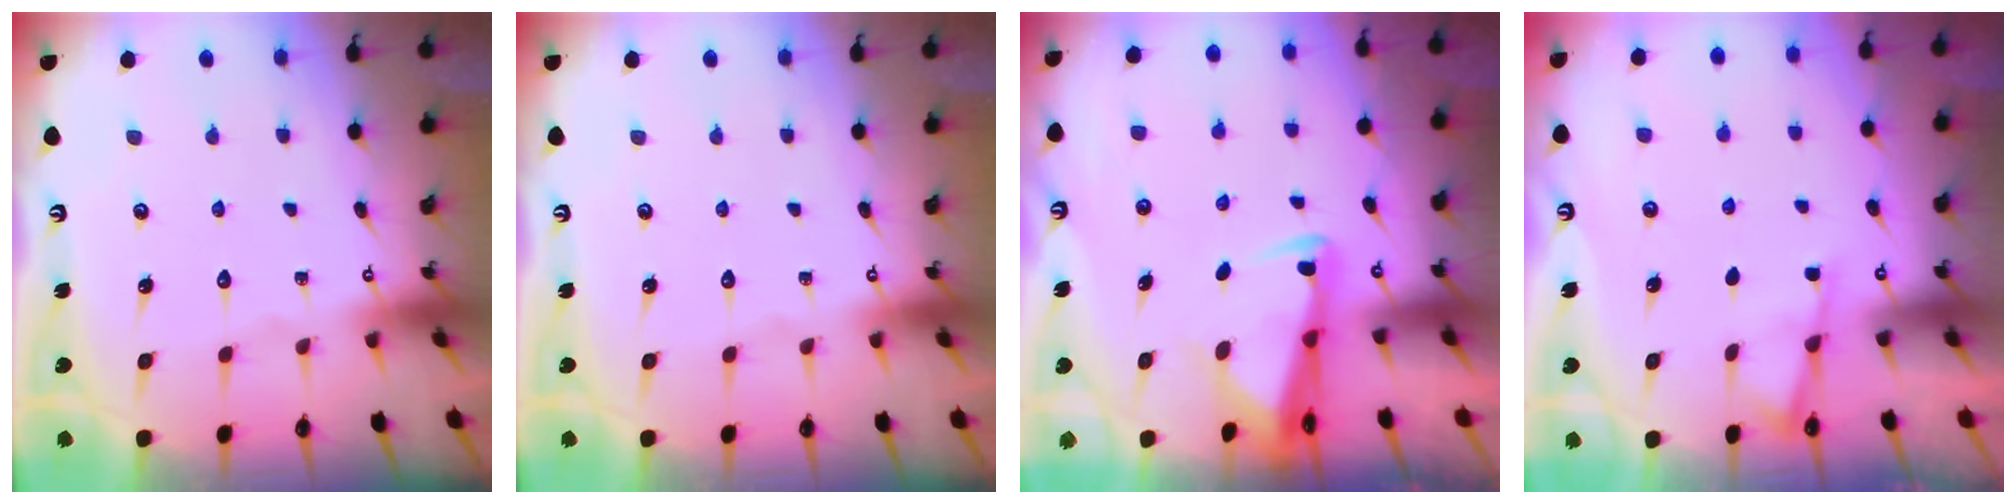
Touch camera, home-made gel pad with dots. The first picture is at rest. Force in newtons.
{"total": 0.0}
{"total": 2.8, "press": 2.6, "slide": 1.0}
{"total": 2.4, "press": 2.4, "slide": 0.5}